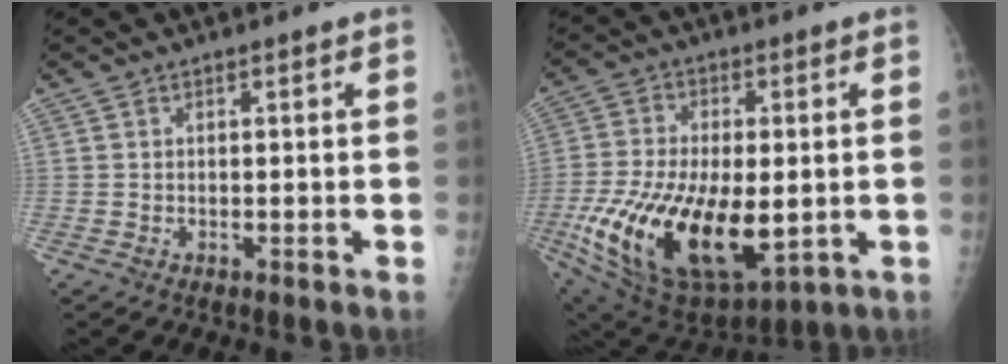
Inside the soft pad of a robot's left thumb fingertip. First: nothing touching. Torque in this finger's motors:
{"motor_torque": [1.53, 1.85, 1.60, 0.61, 0.28]}